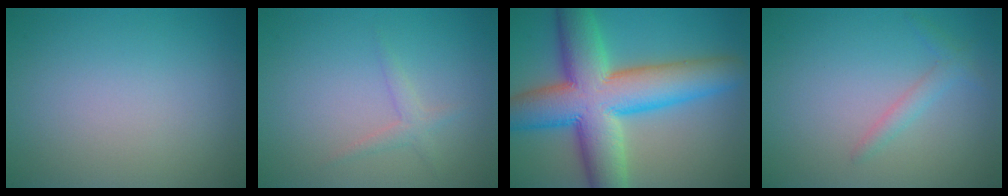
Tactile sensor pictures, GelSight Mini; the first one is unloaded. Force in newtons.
{"total": 1.2, "press": 1.2, "slide": 0.0}
{"total": 13.2, "press": 13.2, "slide": 0.4}
{"total": 1.5, "press": 1.4, "slide": 0.1}